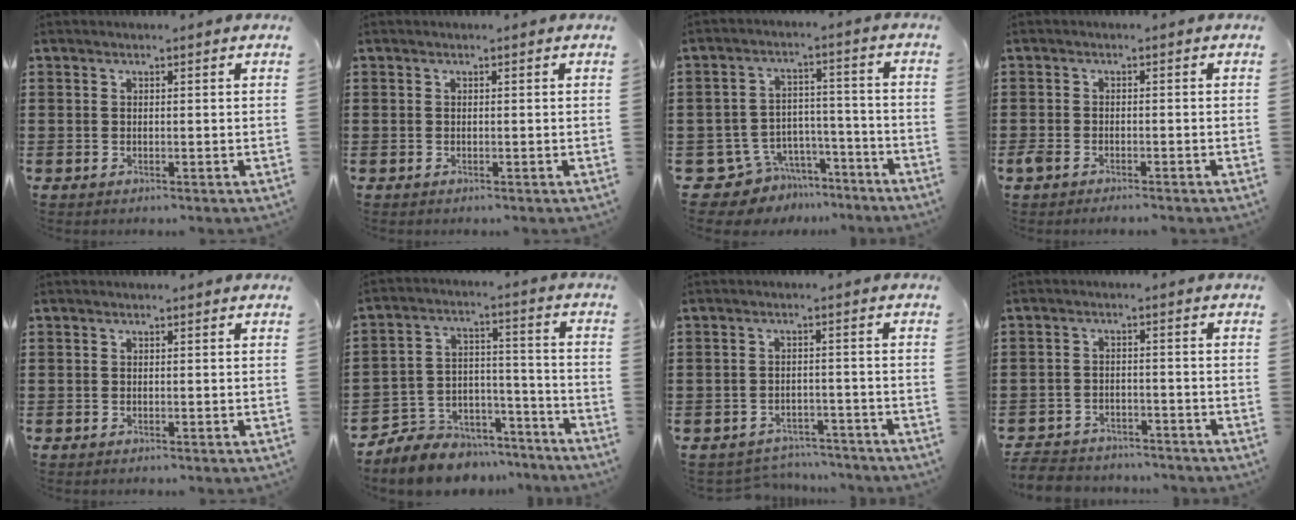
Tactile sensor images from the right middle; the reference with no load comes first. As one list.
[{"total": 0.0}, {"total": 7.4, "force": [-6.5, 3.5, 0.8], "torque": [-0.026, 0.025, -0.125]}, {"total": 1.7, "force": [-1.5, 0.5, 0.7], "torque": [-0.031, -0.004, -0.034]}, {"total": 0.0}, {"total": 7.4, "force": [-6.9, 2.6, -0.3], "torque": [-0.004, 0.014, -0.136]}, {"total": 3.3, "force": [-3.3, 0.5, -0.2], "torque": [-0.006, -0.002, -0.070]}, {"total": 3.8, "force": [-3.7, 0.7, 0.0], "torque": [-0.012, 0.000, -0.080]}]